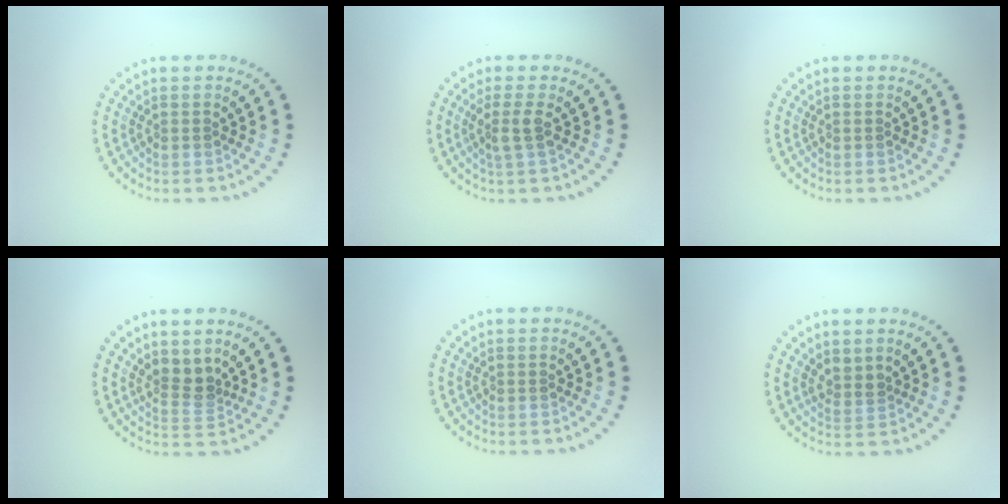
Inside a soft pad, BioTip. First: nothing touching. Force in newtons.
{"total": 1.9, "press": 1.5, "slide": 1.2}
{"total": 0.0}
{"total": 2.4, "press": 1.8, "slide": 1.6}
{"total": 0.0}
{"total": 1.6, "press": 1.2, "slide": 1.1}